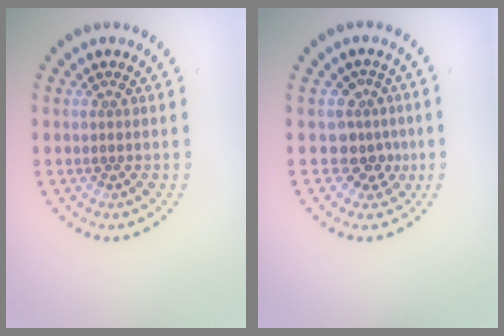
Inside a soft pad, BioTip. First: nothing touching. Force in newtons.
{"total": 2.7, "press": 2.0, "slide": 1.8}